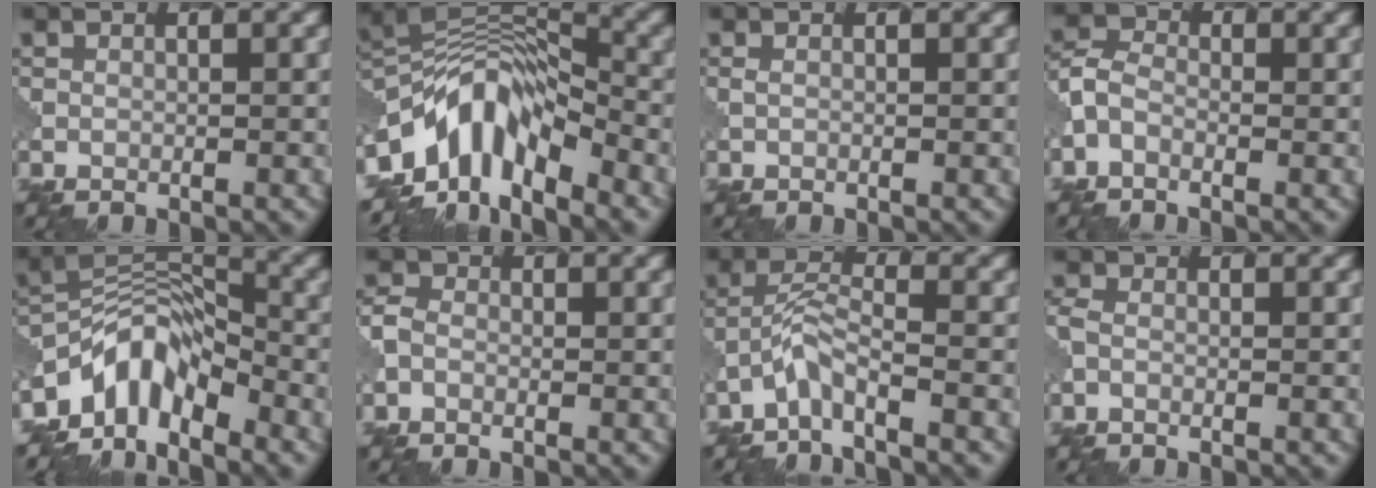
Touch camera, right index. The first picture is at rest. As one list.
[{"total": 9.3, "force": [-4.9, 4.7, 6.3], "torque": [-0.094, 0.007, -0.102]}, {"total": 0.0}, {"total": 2.2, "force": [-1.0, 1.5, 1.3], "torque": [-0.032, 0.006, -0.034]}, {"total": 6.6, "force": [-4.8, 3.1, 3.3], "torque": [-0.041, 0.000, -0.102]}, {"total": 1.5, "force": [-0.6, 1.2, 0.6], "torque": [-0.015, -0.001, -0.020]}, {"total": 2.7, "force": [-2.1, 0.4, 1.8], "torque": [-0.039, 0.006, -0.050]}, {"total": 1.1, "force": [-0.7, 0.6, 0.6], "torque": [-0.016, -0.007, -0.023]}]